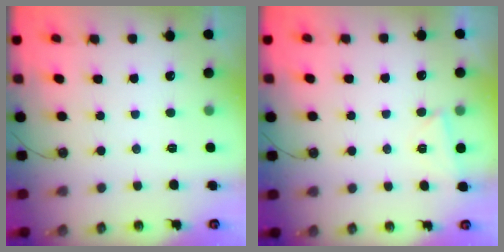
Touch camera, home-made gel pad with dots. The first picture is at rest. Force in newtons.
{"total": 2.6, "press": 2.5, "slide": 0.3}